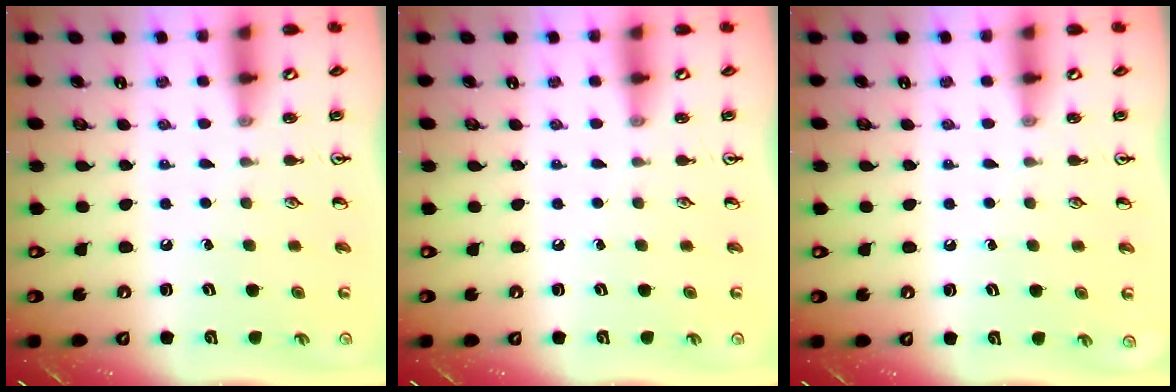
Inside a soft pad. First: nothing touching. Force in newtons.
{"total": 0.0}
{"total": 0.0}